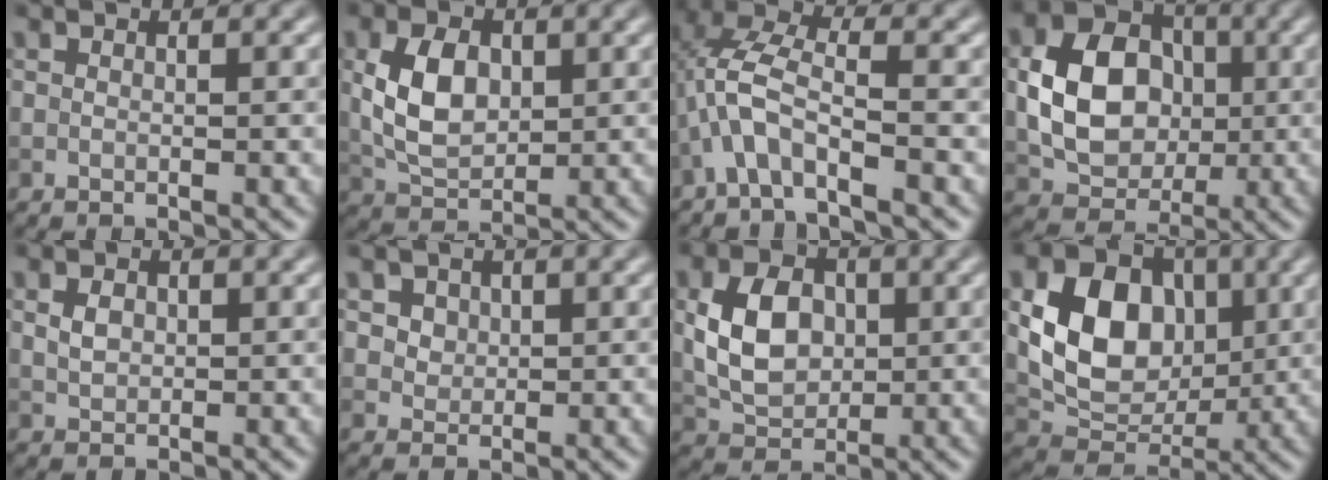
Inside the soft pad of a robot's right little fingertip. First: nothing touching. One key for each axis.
{"total": 5.0, "fx": 0.6, "fy": 3.4, "fz": 3.7, "tx": -0.083, "ty": 0.001, "tz": 0.013}
{"total": 4.9, "fx": -2.3, "fy": 1.5, "fz": 4.0, "tx": -0.089, "ty": 0.013, "tz": -0.052}
{"total": 7.8, "fx": 0.0, "fy": 6.1, "fz": 4.9, "tx": -0.088, "ty": 0.001, "tz": -0.003}
{"total": 1.3, "fx": 0.4, "fy": 1.1, "fz": 0.7, "tx": -0.017, "ty": 0.001, "tz": 0.008}
{"total": 2.9, "fx": 1.5, "fy": 2.2, "fz": 1.3, "tx": -0.038, "ty": -0.002, "tz": 0.036}
{"total": 5.5, "fx": 0.4, "fy": 4.1, "fz": 3.7, "tx": -0.079, "ty": 0.000, "tz": 0.008}
{"total": 8.7, "fx": 1.2, "fy": 6.7, "fz": 5.4, "tx": -0.104, "ty": -0.003, "tz": 0.022}